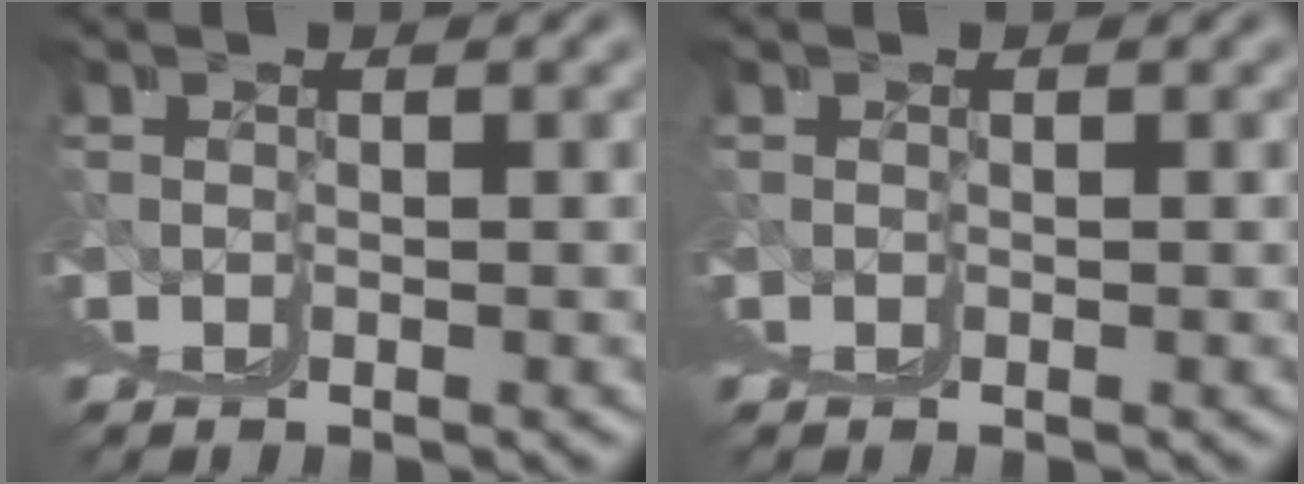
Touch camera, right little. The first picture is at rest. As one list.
[{"total": 0.0}]